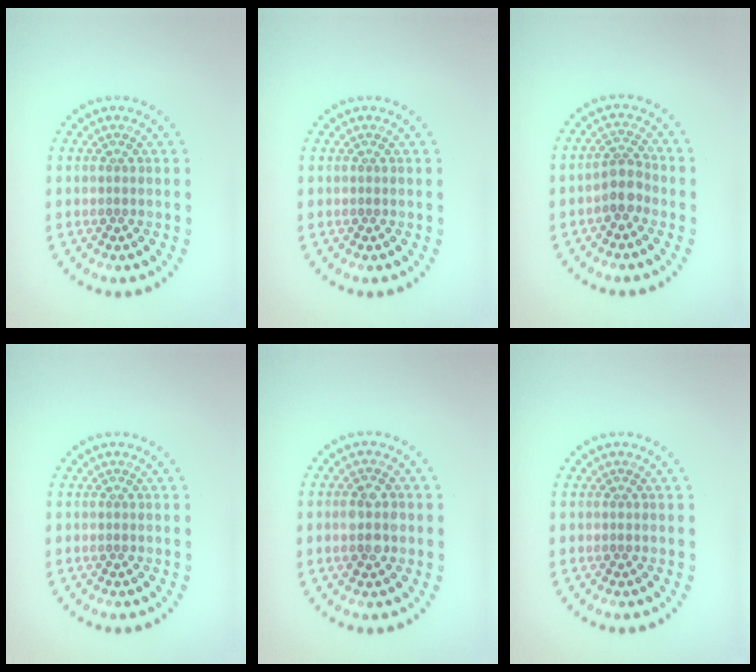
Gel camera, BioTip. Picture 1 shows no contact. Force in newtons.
{"total": 0.0}
{"total": 2.3, "press": 2.1, "slide": 1.1}
{"total": 0.0}
{"total": 2.5, "press": 2.5, "slide": 0.2}
{"total": 0.0}